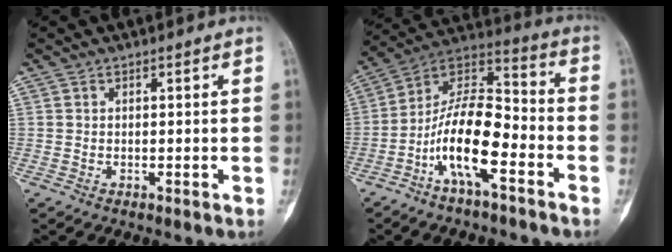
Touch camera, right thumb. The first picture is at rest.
{"total": 15.3, "force": [-6.2, 6.0, 12.6], "torque": [-0.230, 0.069, -0.118]}